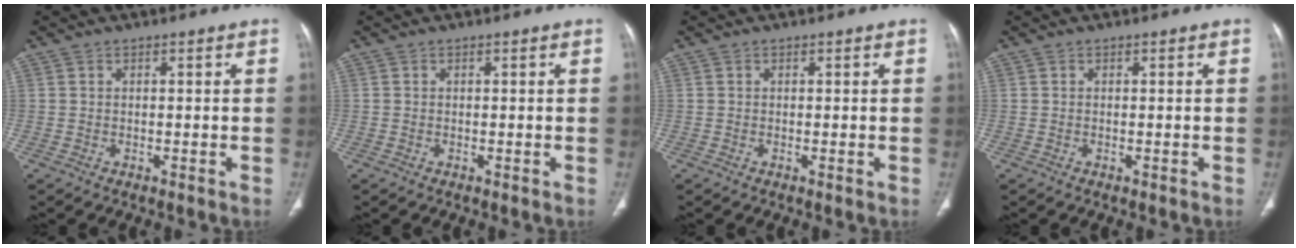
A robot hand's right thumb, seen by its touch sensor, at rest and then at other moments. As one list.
[{"total": 0.0}, {"total": 0.0}, {"total": 0.0}]